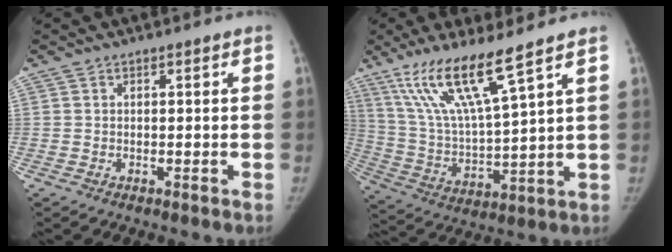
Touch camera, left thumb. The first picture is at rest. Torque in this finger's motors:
{"motor_torque": [1.03, 0.98, 1.46, -1.31, 0.15]}